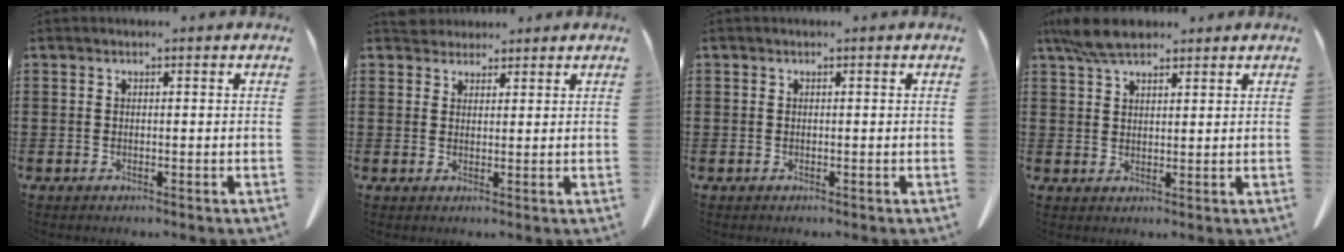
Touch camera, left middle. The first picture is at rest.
{"total": 2.7, "force": [2.5, 1.0, 0.0], "torque": [0.001, -0.002, 0.048]}
{"total": 0.0}
{"total": 5.7, "force": [4.5, 2.0, 2.8], "torque": [-0.068, -0.001, 0.086]}